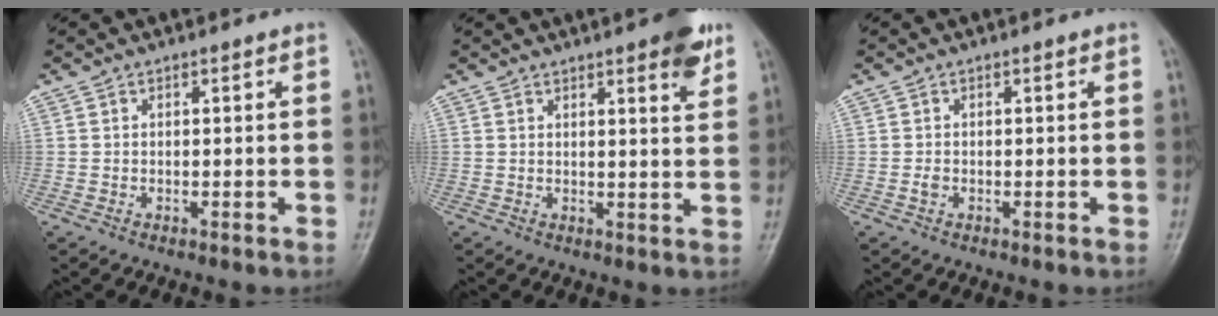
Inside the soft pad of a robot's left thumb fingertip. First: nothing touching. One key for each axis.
{"total": 6.1, "fx": 3.7, "fy": 1.3, "fz": 4.7, "tx": -0.052, "ty": -0.017, "tz": 0.044}
{"total": 1.0, "fx": -0.3, "fy": 0.7, "fz": 0.6, "tx": -0.009, "ty": 0.000, "tz": -0.005}